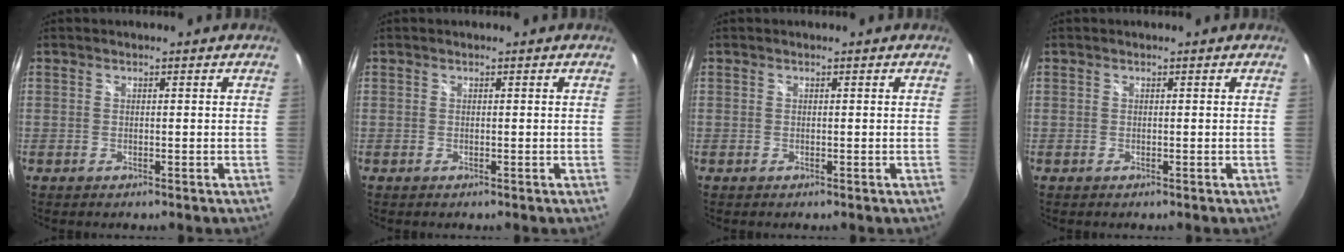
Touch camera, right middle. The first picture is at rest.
{"total": 0.0}
{"total": 0.0}
{"total": 0.0}